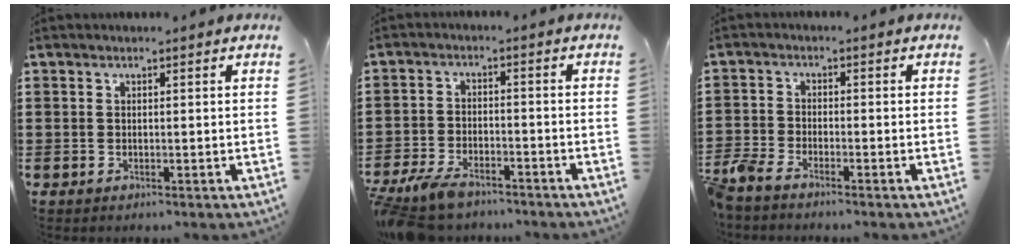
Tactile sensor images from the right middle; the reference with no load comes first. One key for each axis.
{"total": 5.5, "fx": -4.8, "fy": 1.5, "fz": 2.1, "tx": -0.063, "ty": -0.007, "tz": -0.098}
{"total": 3.1, "fx": -2.8, "fy": 0.5, "fz": 1.2, "tx": -0.059, "ty": -0.012, "tz": -0.067}